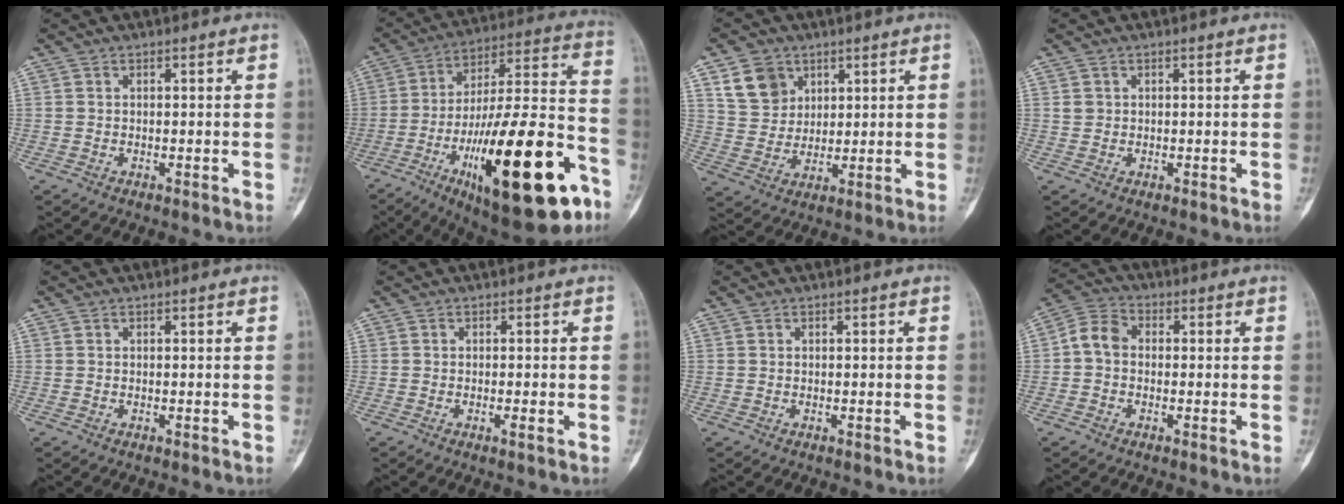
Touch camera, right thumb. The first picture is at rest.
{"total": 31.7, "force": [-13.8, 9.7, 26.8], "torque": [-0.397, 0.065, -0.206]}
{"total": 8.6, "force": [4.3, 6.8, 3.1], "torque": [-0.034, -0.017, 0.089]}
{"total": 1.2, "force": [0.3, 1.1, 0.4], "torque": [-0.001, 0.001, 0.006]}
{"total": 0.0}
{"total": 1.4, "force": [-0.5, 0.2, 1.3], "torque": [-0.019, -0.002, -0.009]}
{"total": 0.0}
{"total": 5.6, "force": [-0.3, 4.3, 3.6], "torque": [-0.059, 0.018, -0.020]}